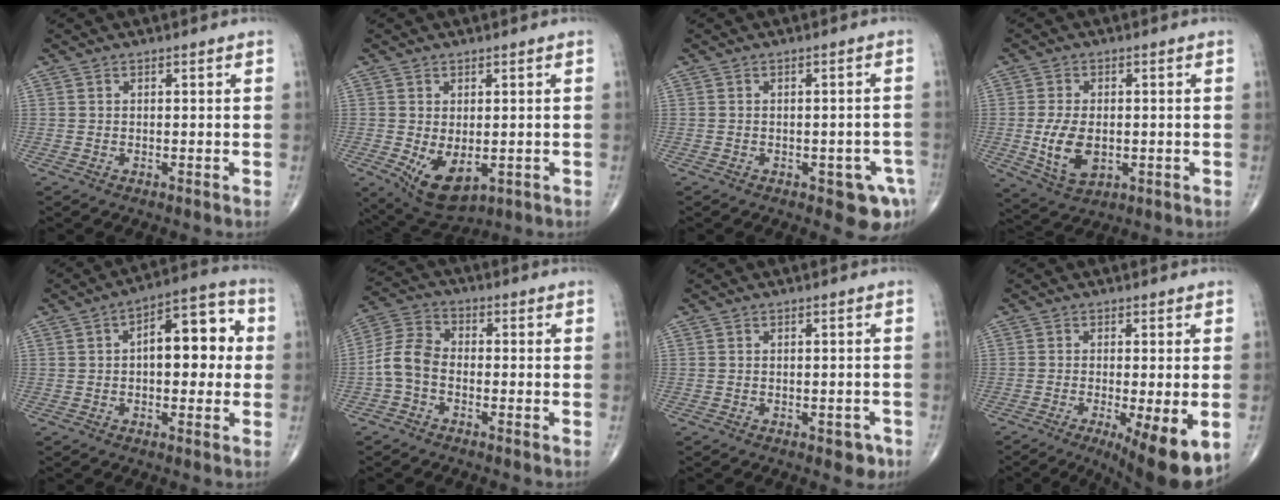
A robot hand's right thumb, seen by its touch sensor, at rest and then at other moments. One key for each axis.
{"total": 8.1, "fx": -1.5, "fy": 4.6, "fz": 6.5, "tx": -0.100, "ty": -0.013, "tz": -0.005}
{"total": 5.9, "fx": -2.7, "fy": 2.5, "fz": 4.5, "tx": -0.037, "ty": 0.011, "tz": -0.027}
{"total": 8.7, "fx": -1.0, "fy": 5.3, "fz": 6.8, "tx": -0.123, "ty": -0.009, "tz": -0.010}
{"total": 12.3, "fx": 1.2, "fy": 6.2, "fz": 10.6, "tx": -0.115, "ty": 0.028, "tz": 0.009}
{"total": 6.7, "fx": -1.9, "fy": 4.3, "fz": 4.7, "tx": -0.092, "ty": 0.025, "tz": -0.052}
{"total": 2.6, "fx": -1.4, "fy": 1.5, "fz": 1.7, "tx": -0.007, "ty": 0.008, "tz": -0.014}
{"total": 12.0, "fx": -4.5, "fy": 3.1, "fz": 10.7, "tx": -0.140, "ty": -0.018, "tz": -0.061}